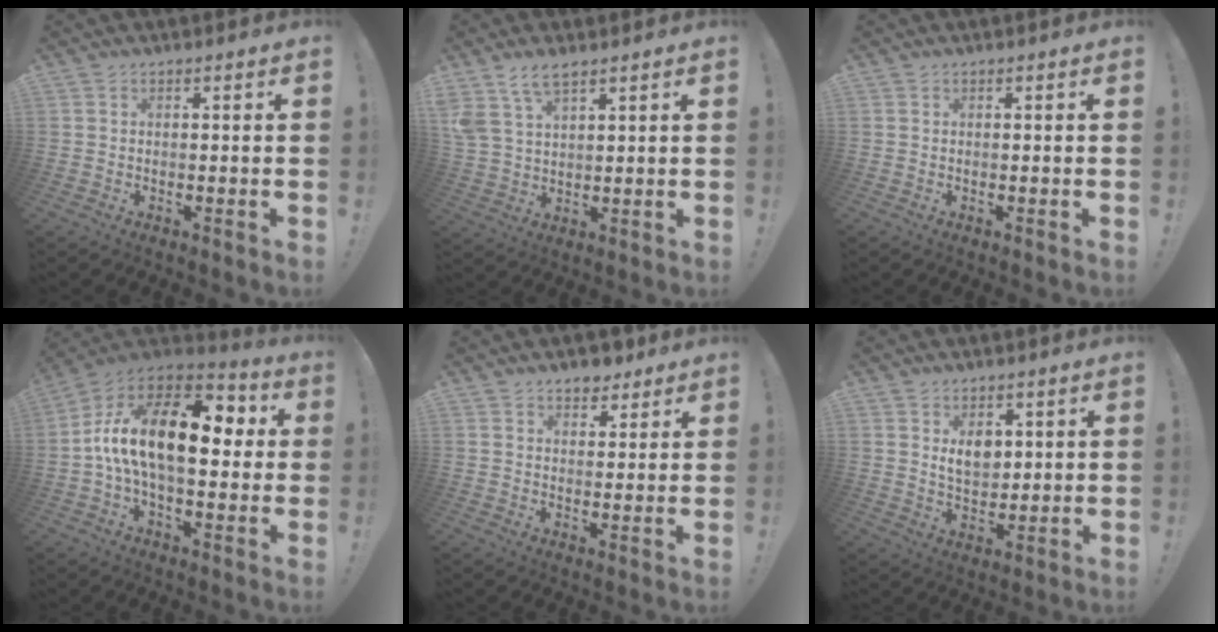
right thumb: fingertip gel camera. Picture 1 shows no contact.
{"total": 7.3, "force": [5.1, 3.2, 4.1], "torque": [-0.081, -0.012, 0.100]}
{"total": 0.0}
{"total": 22.4, "force": [1.6, 11.0, 19.4], "torque": [-0.338, 0.003, 0.023]}
{"total": 5.3, "force": [4.2, 3.0, 1.0], "torque": [0.002, -0.026, 0.076]}
{"total": 6.8, "force": [3.2, 4.9, 3.4], "torque": [-0.046, -0.022, 0.059]}